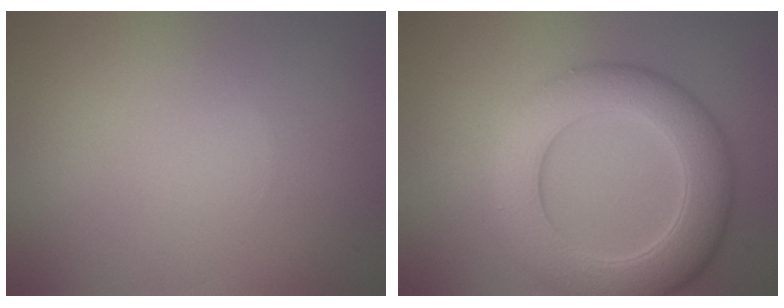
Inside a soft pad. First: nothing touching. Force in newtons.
{"total": 7.7, "press": 7.7, "slide": 0.3}